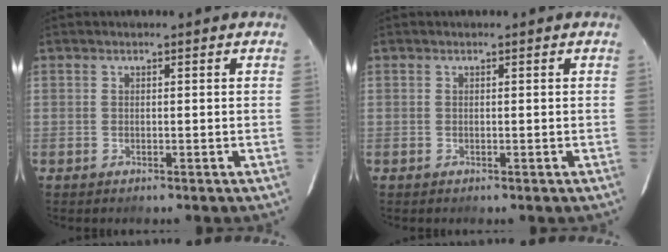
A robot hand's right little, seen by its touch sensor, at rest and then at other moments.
{"total": 0.0}